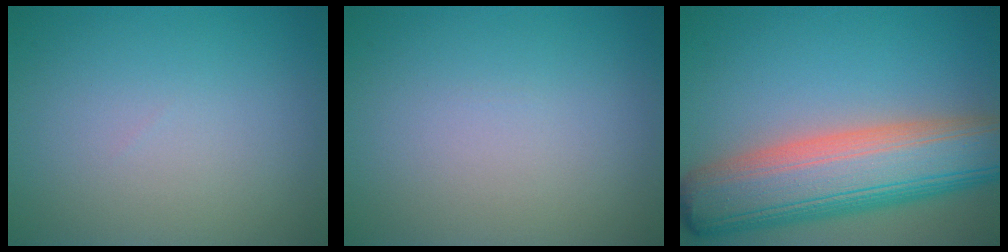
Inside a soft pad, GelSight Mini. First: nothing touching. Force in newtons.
{"total": 0.0}
{"total": 11.6, "press": 11.6, "slide": 0.7}